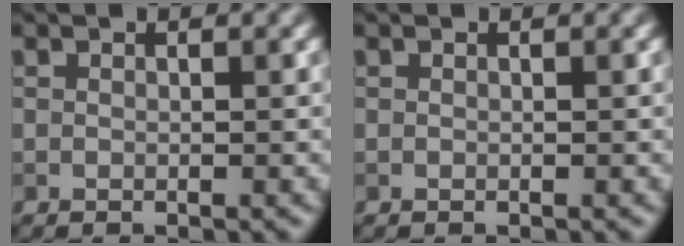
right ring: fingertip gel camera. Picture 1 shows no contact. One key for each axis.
{"total": 0.0}